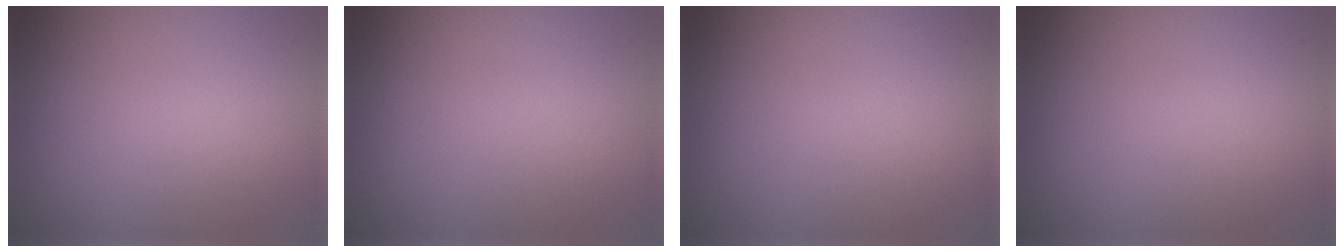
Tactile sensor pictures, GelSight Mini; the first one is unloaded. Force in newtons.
{"total": 0.0}
{"total": 0.0}
{"total": 0.0}